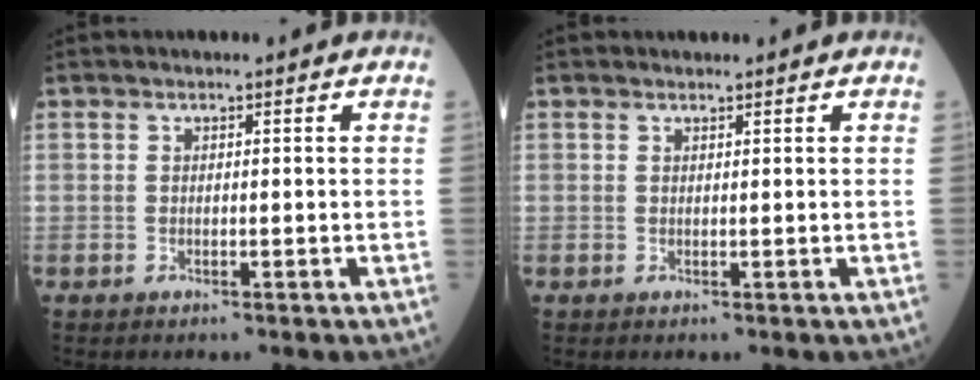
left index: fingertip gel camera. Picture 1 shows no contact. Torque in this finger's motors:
{"motor_torque": [-0.01, 0.04, -0.08, -0.01]}